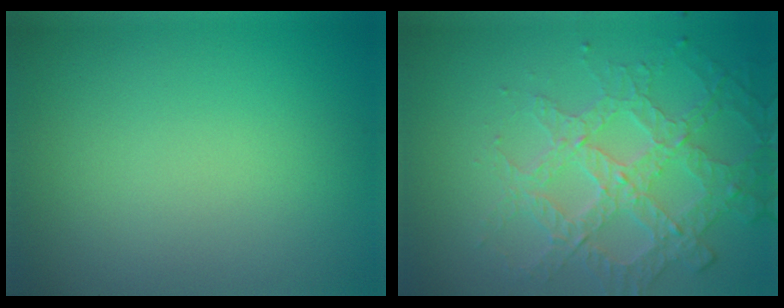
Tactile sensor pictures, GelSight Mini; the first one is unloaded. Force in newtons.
{"total": 4.0, "press": 4.0, "slide": 0.3}